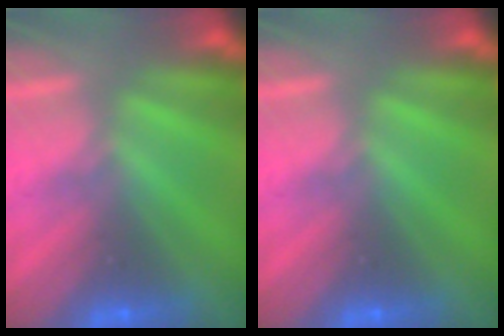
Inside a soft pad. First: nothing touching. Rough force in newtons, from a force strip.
{"total": 0.0}